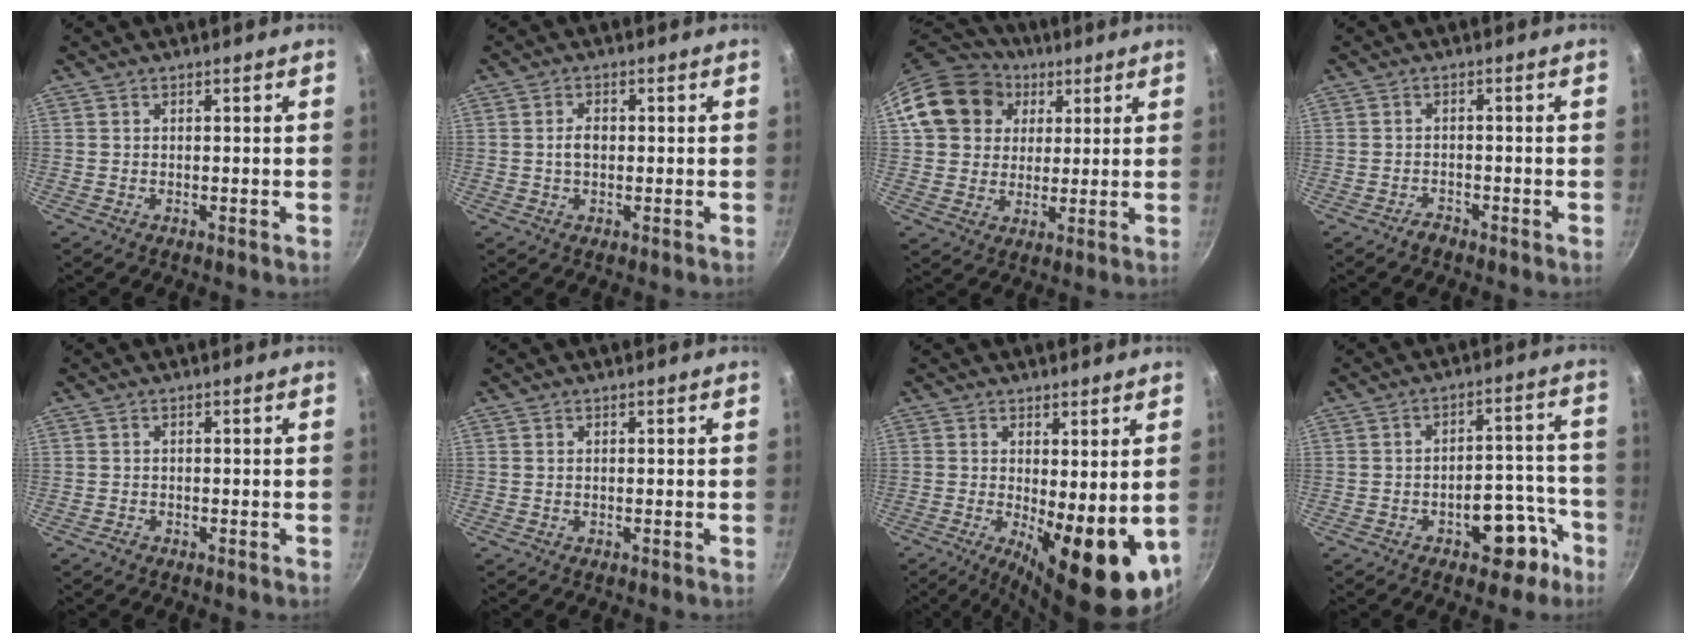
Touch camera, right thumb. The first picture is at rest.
{"total": 2.8, "force": [0.0, 1.8, 2.1], "torque": [-0.027, 0.008, -0.001]}
{"total": 16.3, "force": [5.3, 13.7, 7.1], "torque": [-0.120, 0.022, 0.086]}
{"total": 1.6, "force": [-1.5, 0.7, 0.3], "torque": [0.001, 0.020, -0.022]}
{"total": 0.7, "force": [-0.5, 0.4, 0.2], "torque": [-0.007, 0.005, -0.008]}
{"total": 0.0}
{"total": 14.3, "force": [-1.5, 5.0, 13.3], "torque": [-0.156, -0.021, -0.008]}
{"total": 10.0, "force": [-5.3, 5.5, 6.4], "torque": [-0.036, 0.060, -0.059]}